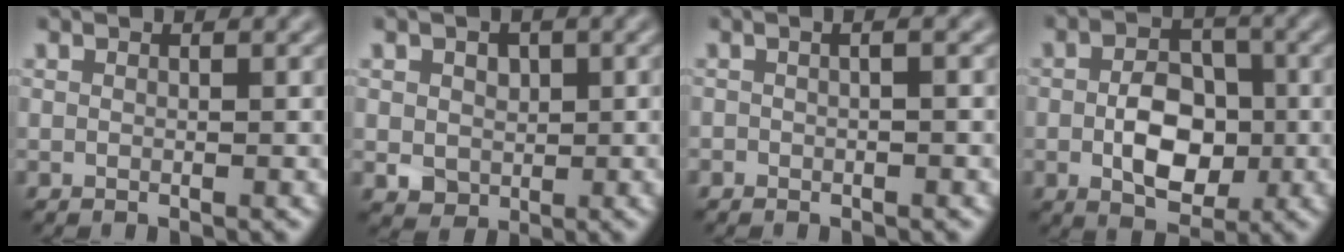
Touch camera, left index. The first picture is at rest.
{"total": 2.7, "force": [0.3, 2.2, 1.5], "torque": [-0.030, -0.005, 0.004]}
{"total": 1.1, "force": [0.0, 0.2, 1.1], "torque": [-0.013, -0.007, -0.003]}
{"total": 5.7, "force": [-0.7, 3.6, 4.3], "torque": [-0.074, -0.005, -0.012]}